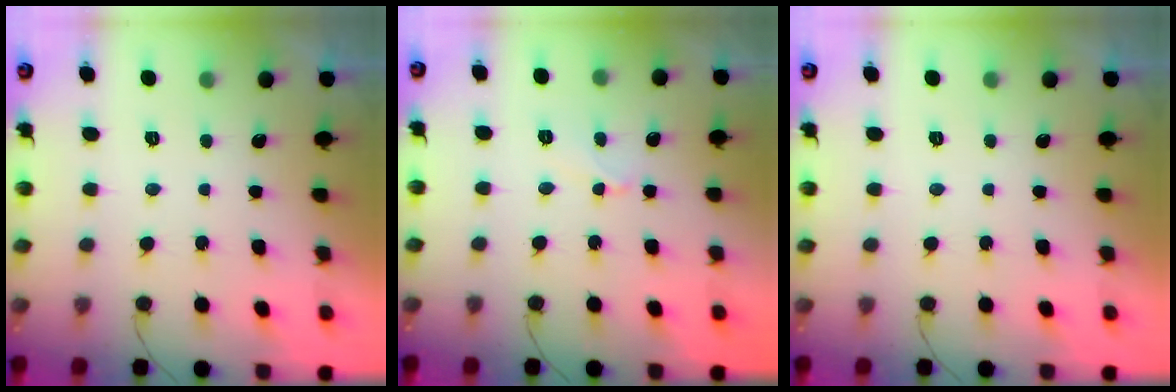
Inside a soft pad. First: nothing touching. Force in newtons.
{"total": 5.0, "press": 5.0, "slide": 0.5}
{"total": 0.0}